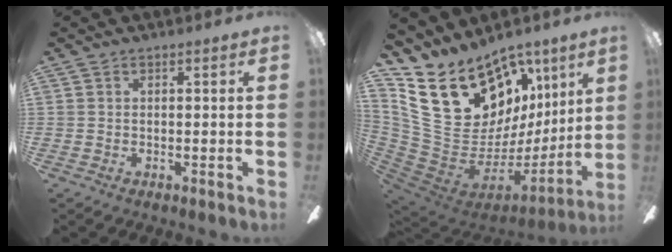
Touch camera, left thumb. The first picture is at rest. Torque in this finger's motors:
{"motor_torque": [2.42, 2.59, 1.46, -1.32, 0.23]}